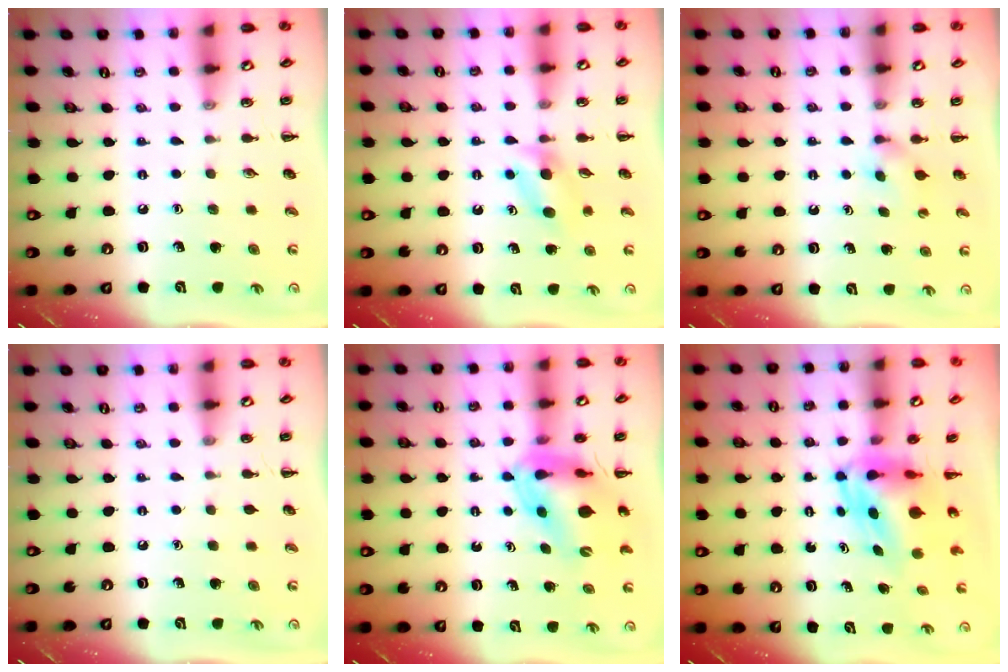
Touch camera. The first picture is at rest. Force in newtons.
{"total": 4.1, "press": 3.7, "slide": 1.6}
{"total": 2.5, "press": 2.3, "slide": 1.0}
{"total": 0.0}
{"total": 11.8, "press": 11.2, "slide": 3.6}
{"total": 5.1, "press": 4.9, "slide": 1.5}